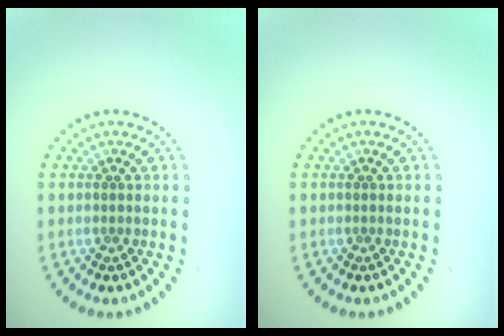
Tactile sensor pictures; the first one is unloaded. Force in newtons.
{"total": 0.0}